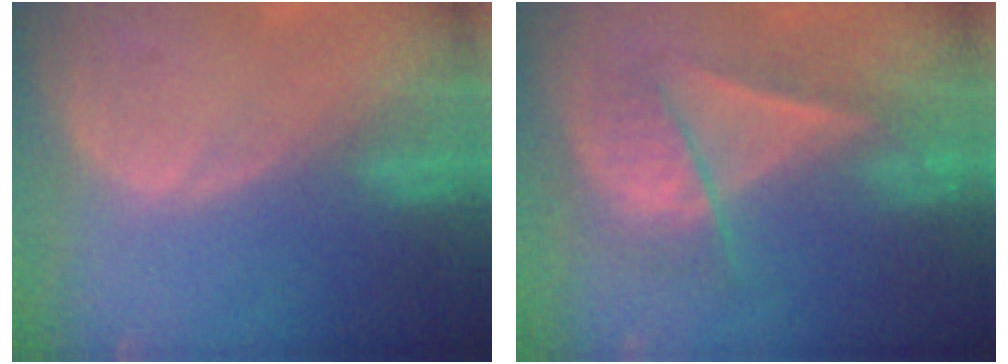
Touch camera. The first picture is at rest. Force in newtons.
{"total": 6.4, "press": 6.1, "slide": 2.1}